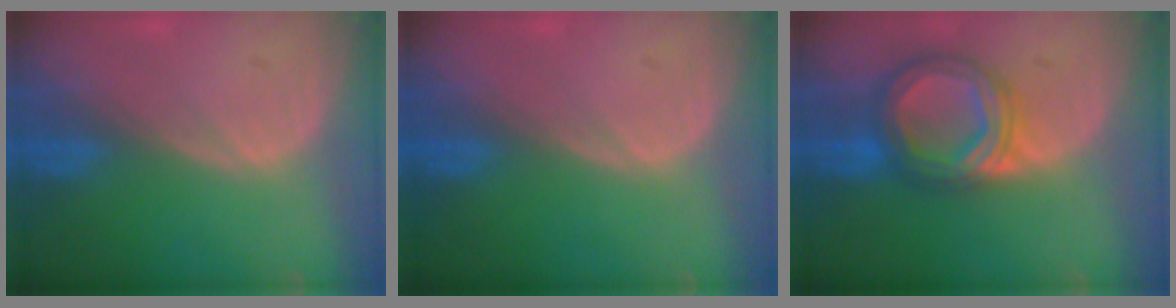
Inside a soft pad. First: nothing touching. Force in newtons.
{"total": 0.0}
{"total": 7.8, "press": 7.8, "slide": 0.5}